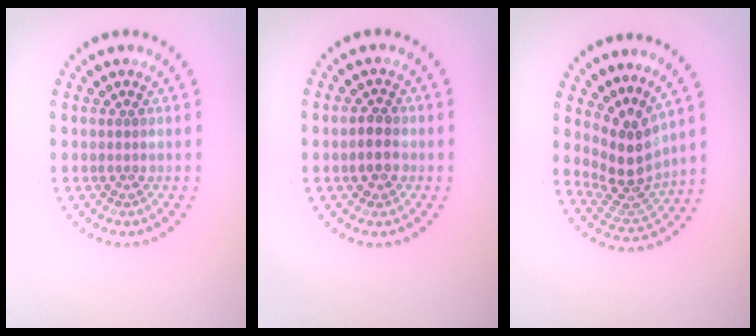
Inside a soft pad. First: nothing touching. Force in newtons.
{"total": 2.3, "press": 2.3, "slide": 0.6}
{"total": 4.0, "press": 3.0, "slide": 2.7}